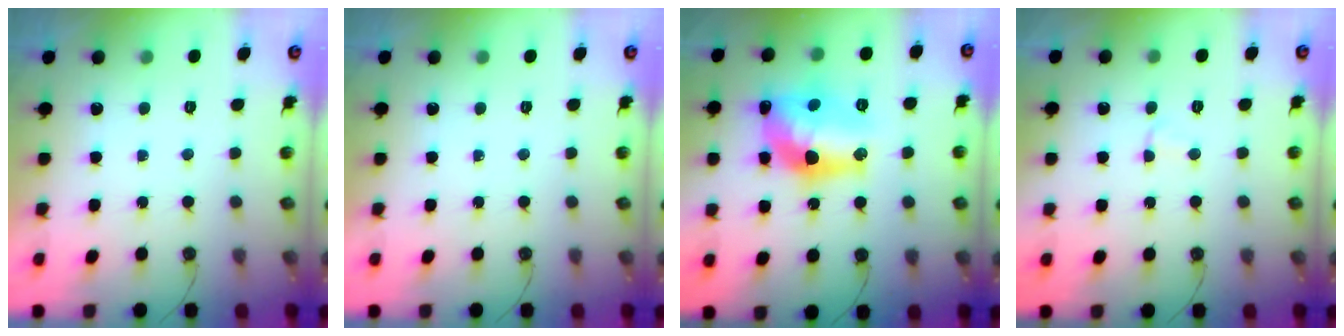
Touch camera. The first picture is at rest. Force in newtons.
{"total": 0.0}
{"total": 16.2, "press": 16.1, "slide": 1.3}
{"total": 2.3, "press": 2.3, "slide": 0.5}